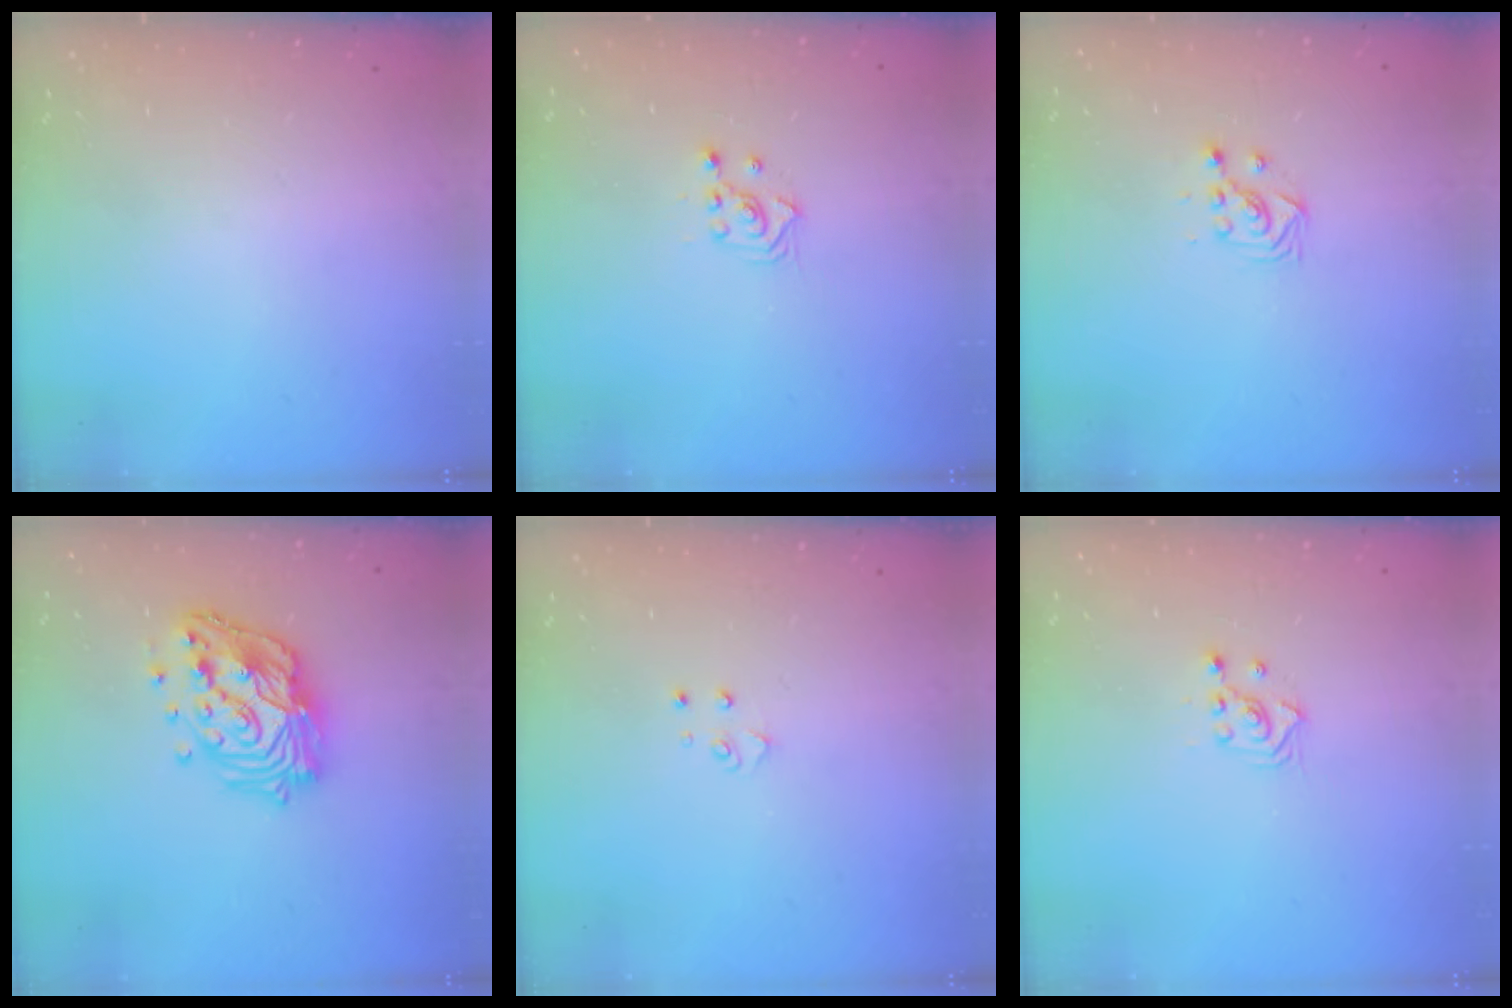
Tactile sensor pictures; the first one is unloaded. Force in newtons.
{"total": 2.9, "press": 2.9, "slide": 0.2}
{"total": 2.7, "press": 2.7, "slide": 0.3}
{"total": 18.2, "press": 18.1, "slide": 1.5}
{"total": 4.0, "press": 4.0, "slide": 0.4}
{"total": 2.9, "press": 2.9, "slide": 0.2}